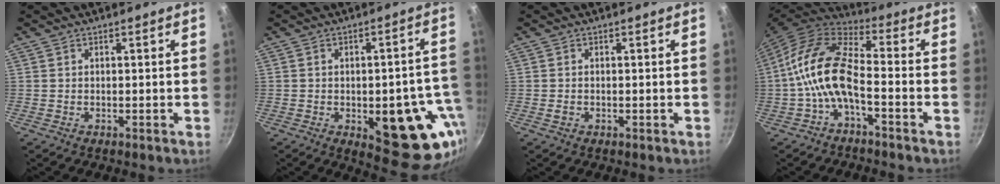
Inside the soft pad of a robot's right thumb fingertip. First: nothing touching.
{"total": 18.1, "force": [-4.6, 8.3, 15.4], "torque": [-0.124, 0.006, -0.051]}
{"total": 1.0, "force": [-0.3, 0.8, 0.5], "torque": [-0.009, 0.001, -0.005]}
{"total": 12.7, "force": [-3.4, 6.0, 10.7], "torque": [-0.210, 0.044, -0.077]}